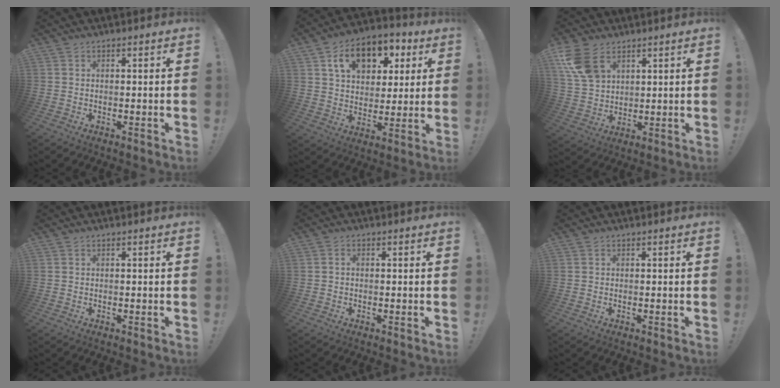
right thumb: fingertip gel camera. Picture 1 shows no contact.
{"total": 14.5, "force": [6.7, 9.9, 8.4], "torque": [-0.125, -0.022, 0.120]}
{"total": 11.5, "force": [6.0, 7.5, 6.2], "torque": [-0.116, -0.014, 0.122]}
{"total": 0.0}
{"total": 0.8, "force": [-0.2, 0.4, 0.6], "torque": [-0.013, 0.004, -0.005]}
{"total": 0.0}